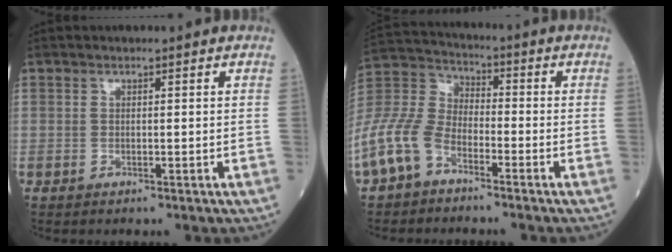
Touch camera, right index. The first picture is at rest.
{"total": 14.5, "force": [-8.4, 8.5, 8.2], "torque": [-0.215, 0.016, -0.174]}